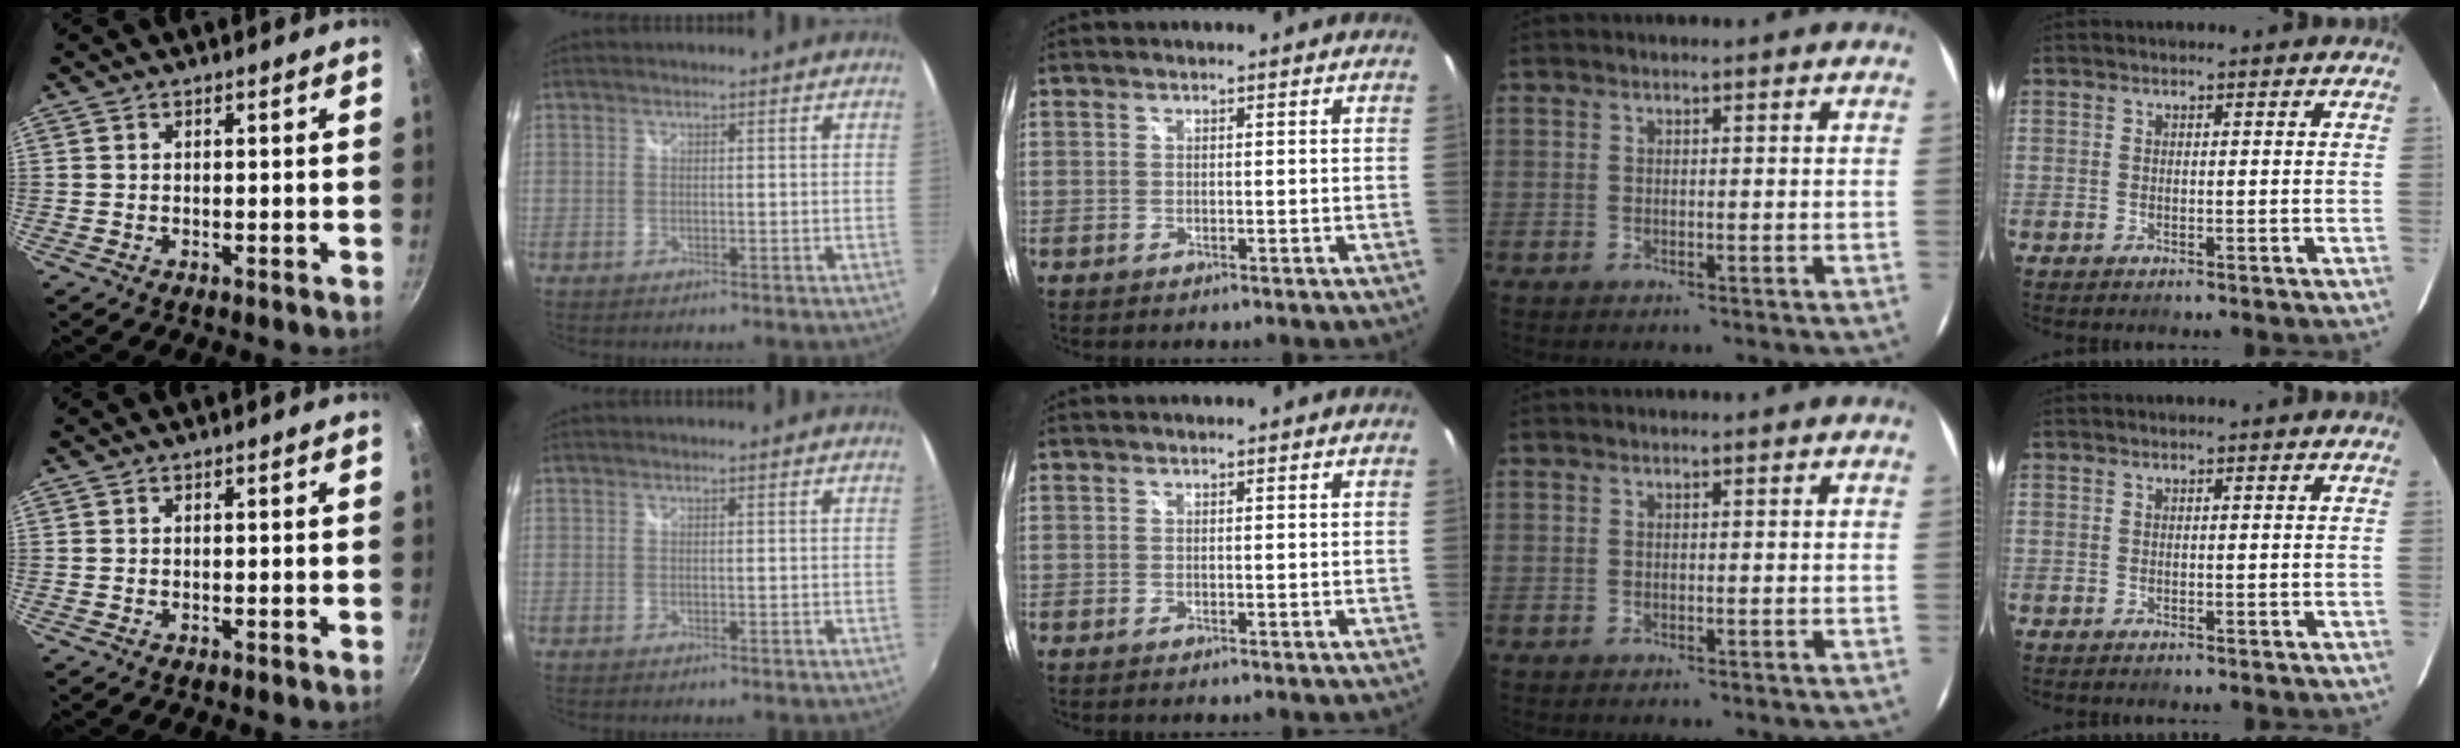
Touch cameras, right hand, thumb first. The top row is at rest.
{}